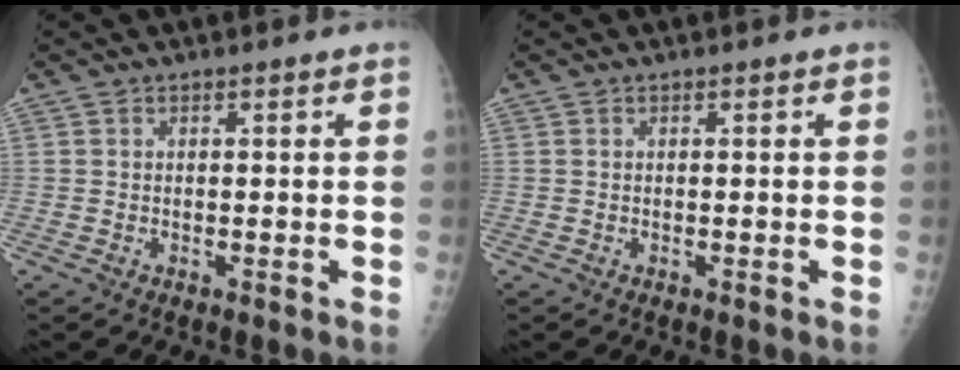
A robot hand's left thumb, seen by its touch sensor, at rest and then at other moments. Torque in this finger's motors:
{"motor_torque": [-0.01, 0.01, 0.00, 0.01, 0.00]}